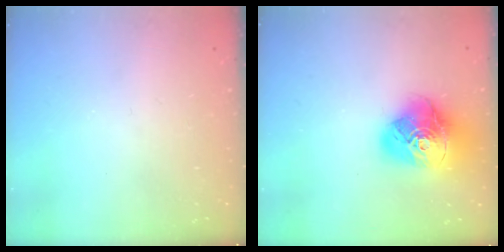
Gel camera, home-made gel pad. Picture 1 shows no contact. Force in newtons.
{"total": 19.4, "press": 19.3, "slide": 2.3}